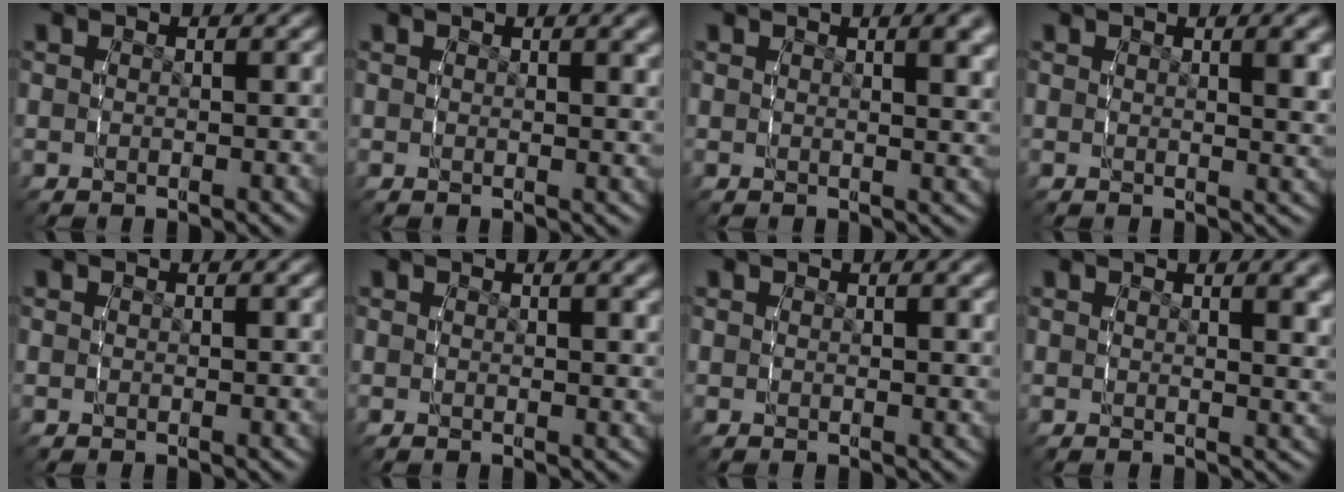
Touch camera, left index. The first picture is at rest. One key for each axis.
{"total": 1.2, "fx": 0.7, "fy": -0.4, "fz": 0.9, "tx": -0.010, "ty": -0.005, "tz": 0.014}
{"total": 2.3, "fx": 1.2, "fy": -0.3, "fz": 2.0, "tx": -0.023, "ty": -0.003, "tz": 0.022}
{"total": 2.0, "fx": 0.8, "fy": -0.3, "fz": 1.9, "tx": -0.022, "ty": -0.006, "tz": 0.016}
{"total": 0.0}
{"total": 1.1, "fx": 0.7, "fy": -0.4, "fz": 0.8, "tx": -0.010, "ty": -0.005, "tz": 0.013}
{"total": 0.8, "fx": 0.5, "fy": -0.4, "fz": 0.5, "tx": -0.008, "ty": -0.004, "tz": 0.010}
{"total": 2.0, "fx": 1.2, "fy": -0.4, "fz": 1.6, "tx": -0.019, "ty": -0.008, "tz": 0.022}